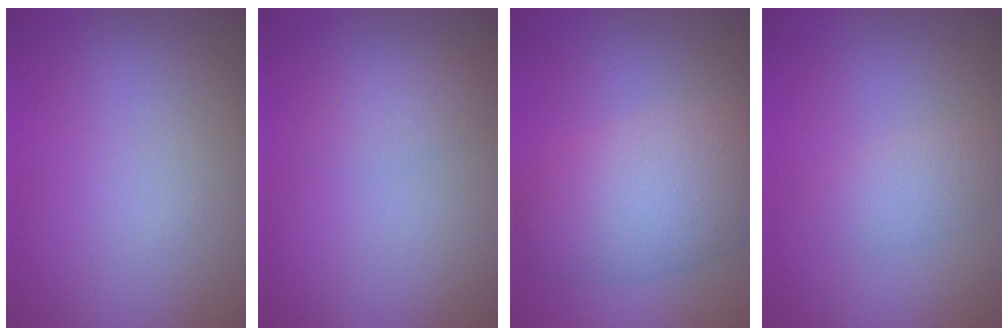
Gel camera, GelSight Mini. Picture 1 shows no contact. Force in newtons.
{"total": 1.3, "press": 1.3, "slide": 0.0}
{"total": 7.7, "press": 7.7, "slide": 0.2}
{"total": 1.8, "press": 1.8, "slide": 0.1}